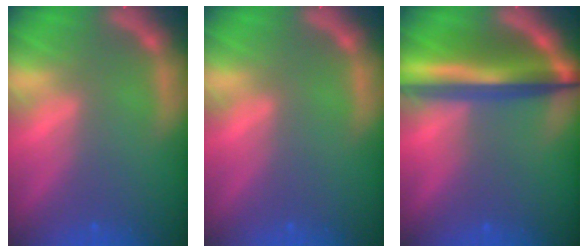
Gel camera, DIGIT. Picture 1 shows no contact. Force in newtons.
{"total": 0.0}
{"total": 9.4}